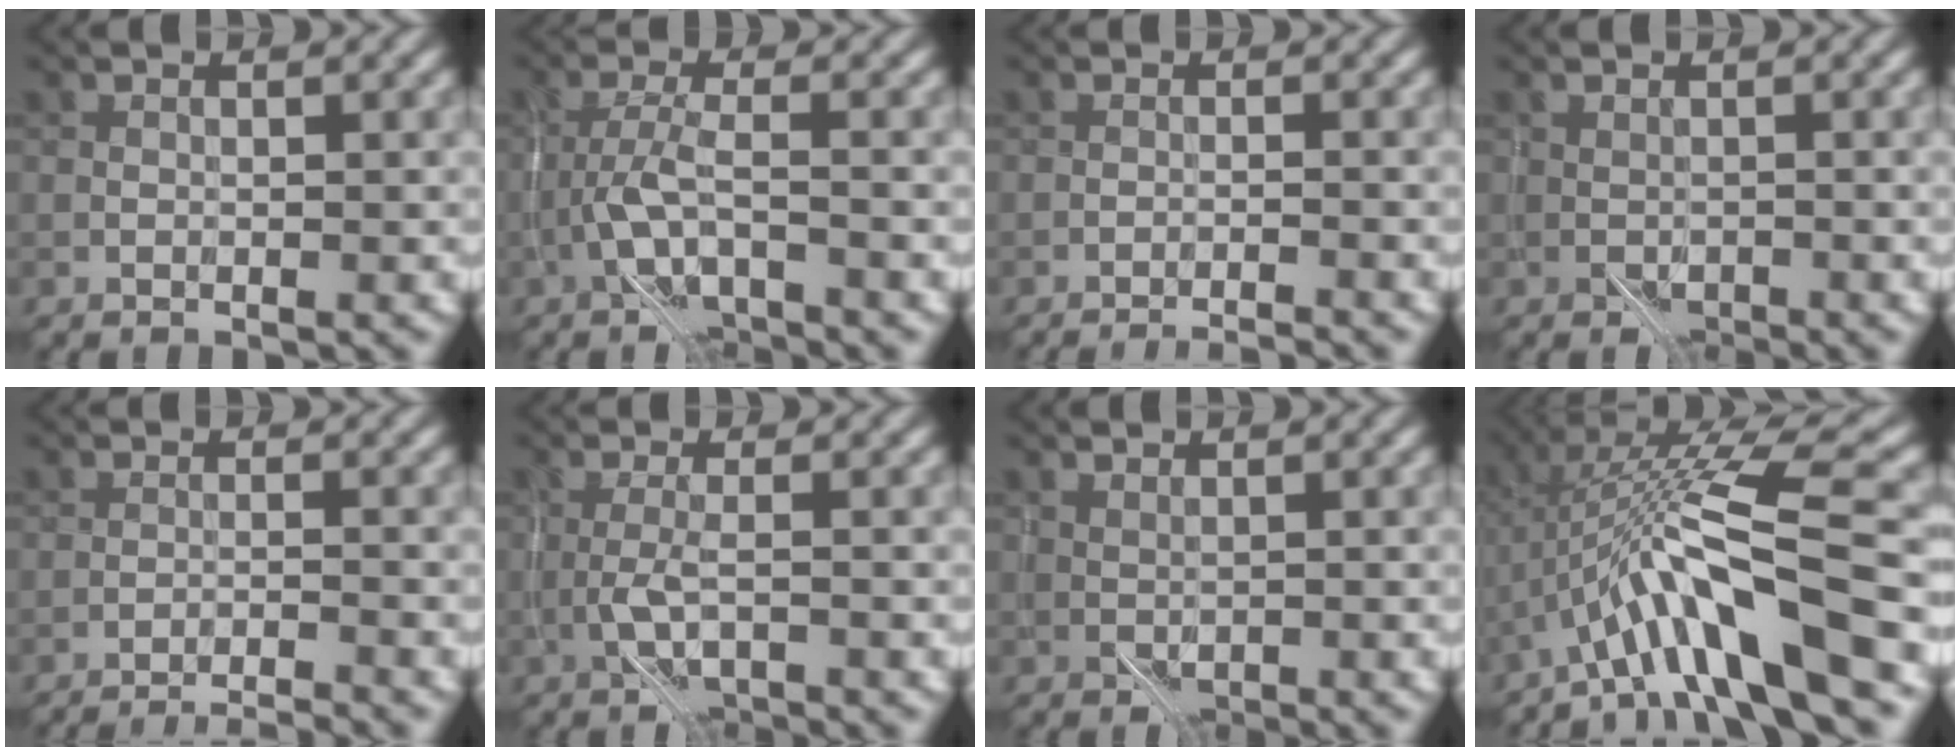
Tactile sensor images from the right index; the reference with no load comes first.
{"total": 3.6, "force": [-1.9, 0.8, 3.0], "torque": [-0.065, 0.003, -0.045]}
{"total": 3.8, "force": [-3.4, 0.5, 1.4], "torque": [-0.014, 0.003, -0.051]}
{"total": 1.1, "force": [-0.7, 0.6, 0.6], "torque": [-0.012, -0.003, -0.014]}
{"total": 5.9, "force": [-5.5, 0.8, 2.0], "torque": [-0.020, 0.003, -0.077]}
{"total": 2.5, "force": [-1.2, 0.5, 2.1], "torque": [-0.051, -0.001, -0.028]}
{"total": 1.0, "force": [-0.2, 0.7, 0.7], "torque": [-0.015, -0.002, -0.001]}
{"total": 9.6, "force": [-3.3, 1.7, 8.8], "torque": [-0.150, 0.024, -0.059]}